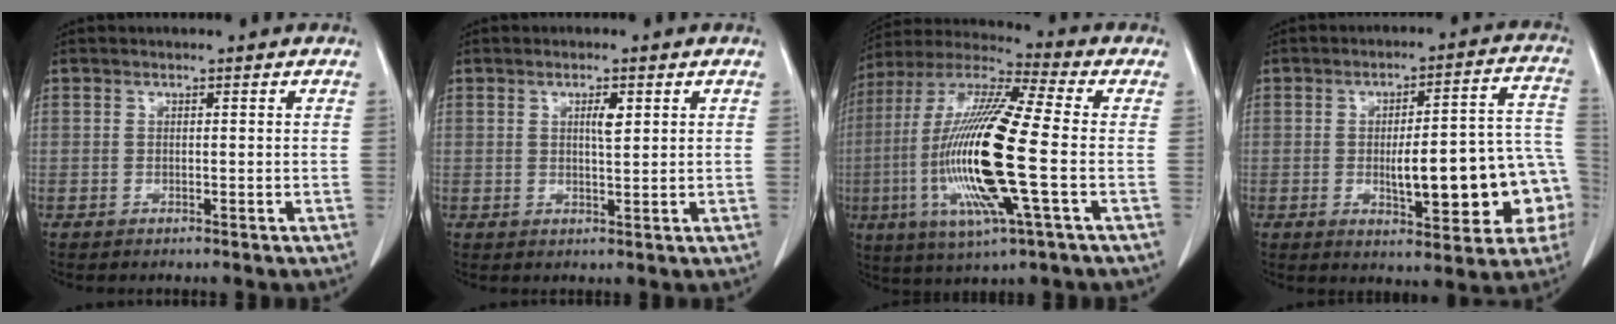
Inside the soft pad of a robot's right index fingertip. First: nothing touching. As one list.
[{"total": 2.4, "force": [0.9, 0.5, 2.2], "torque": [-0.038, -0.001, 0.015]}, {"total": 20.3, "force": [-3.4, 1.6, 20.0], "torque": [-0.424, -0.013, -0.069]}, {"total": 16.9, "force": [-3.3, 4.3, 16.0], "torque": [-0.164, 0.039, -0.029]}]